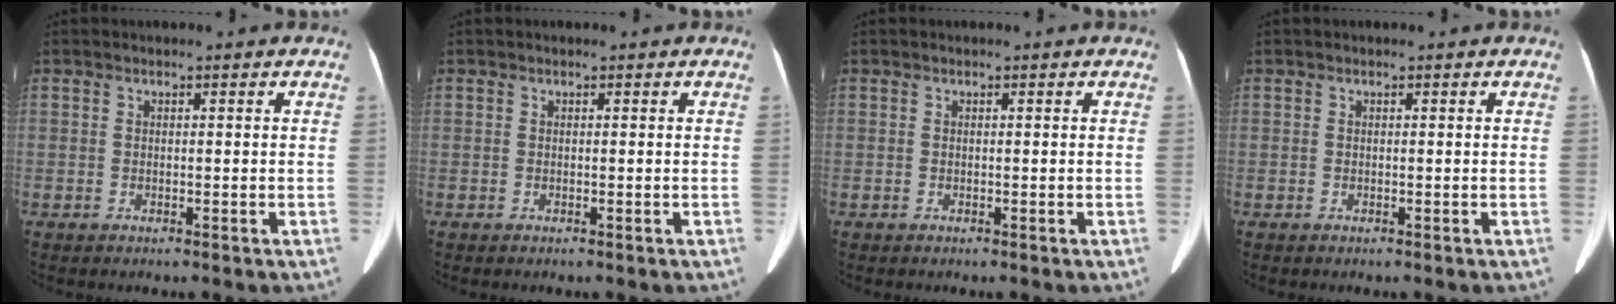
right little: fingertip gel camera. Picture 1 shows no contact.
{"total": 0.0}
{"total": 0.0}
{"total": 0.0}